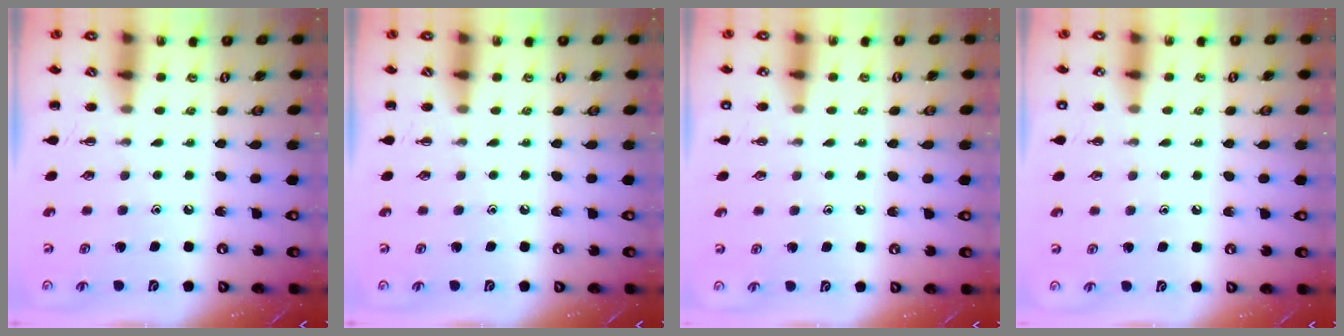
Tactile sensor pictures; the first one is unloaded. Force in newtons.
{"total": 0.0}
{"total": 2.3, "press": 2.2, "slide": 0.7}
{"total": 1.3, "press": 1.3, "slide": 0.1}